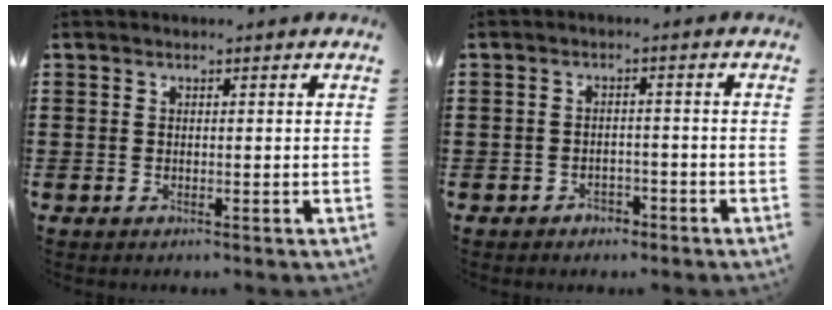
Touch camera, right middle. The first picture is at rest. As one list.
[{"total": 2.0, "force": [-1.8, 0.9, 0.0], "torque": [-0.009, 0.002, -0.040]}]